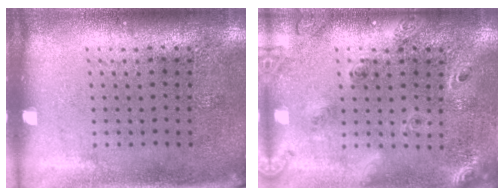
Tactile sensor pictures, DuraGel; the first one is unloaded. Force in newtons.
{"total": 1.9, "press": 1.7, "slide": 0.8}